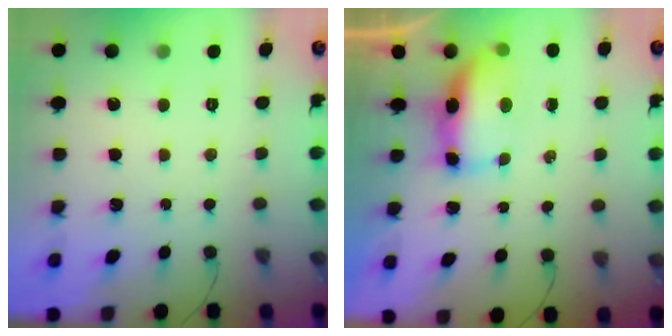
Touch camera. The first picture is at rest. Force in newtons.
{"total": 13.8, "press": 9.9, "slide": 9.7}